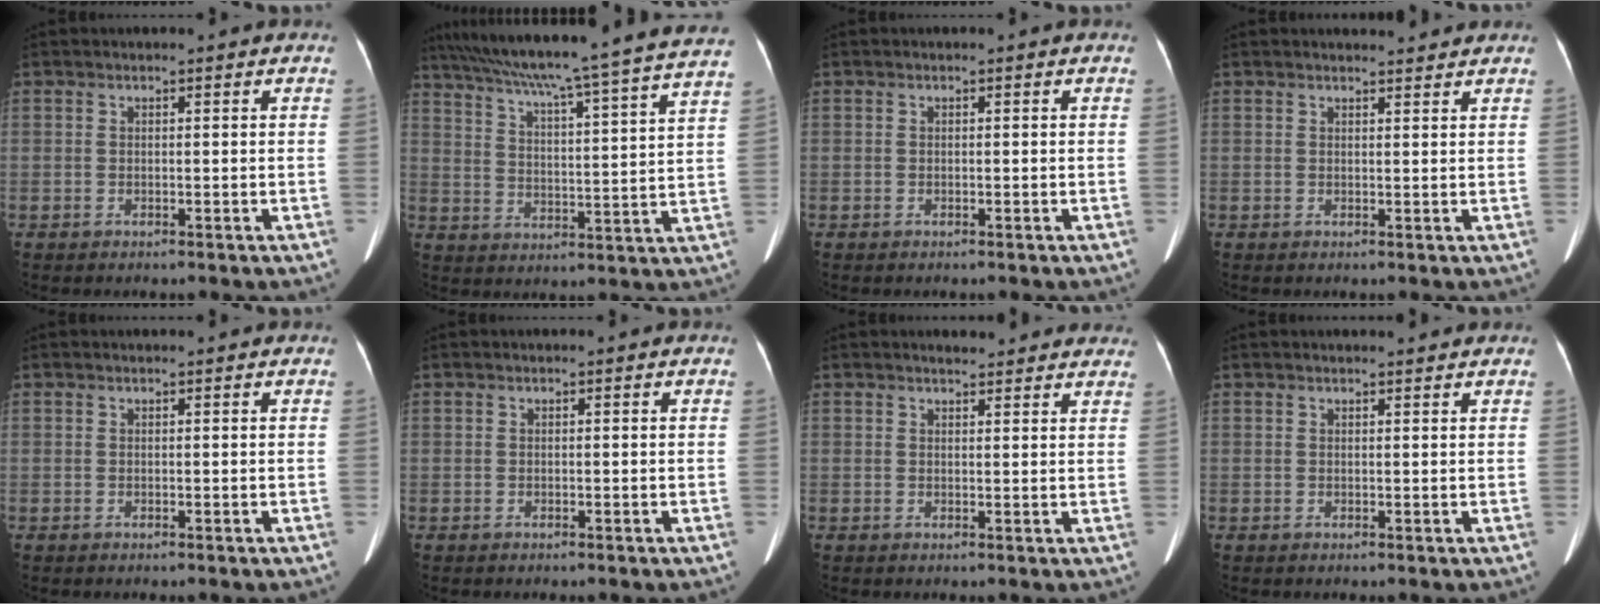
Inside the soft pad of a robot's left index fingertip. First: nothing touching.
{"total": 29.0, "force": [25.3, -0.9, 14.1], "torque": [-0.236, -0.035, 0.333]}
{"total": 0.0}
{"total": 3.4, "force": [3.3, 0.5, 0.6], "torque": [-0.012, 0.004, 0.039]}
{"total": 0.8, "force": [0.7, 0.0, 0.2], "torque": [-0.007, 0.011, 0.013]}
{"total": 0.0}
{"total": 6.5, "force": [6.0, 1.6, 1.9], "torque": [-0.013, 0.010, 0.060]}
{"total": 2.2, "force": [2.1, 0.2, 0.4], "torque": [-0.009, 0.003, 0.025]}